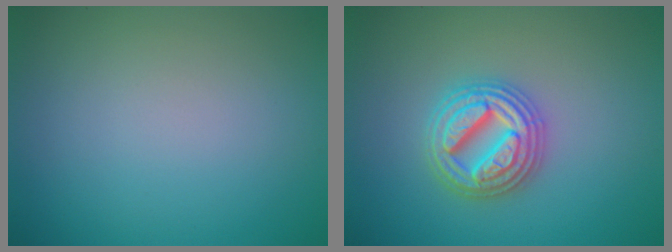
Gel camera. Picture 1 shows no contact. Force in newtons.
{"total": 4.8, "press": 4.8, "slide": 0.8}